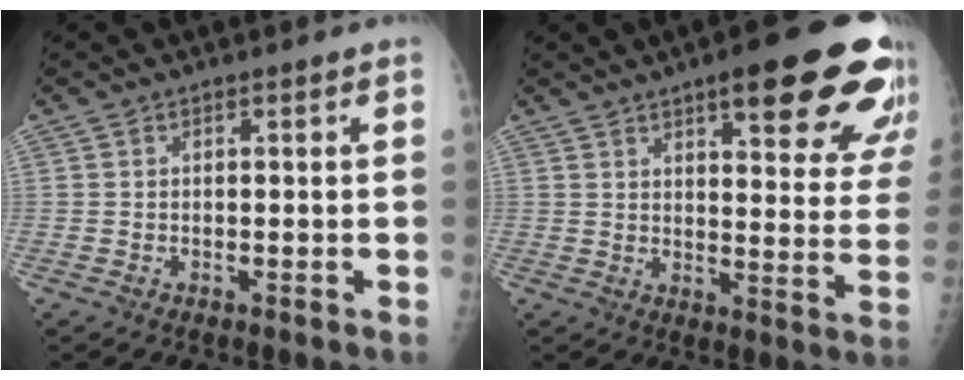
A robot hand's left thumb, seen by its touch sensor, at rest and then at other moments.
{"total": 22.0, "force": [13.1, 6.0, 16.7], "torque": [-0.177, -0.046, 0.160]}